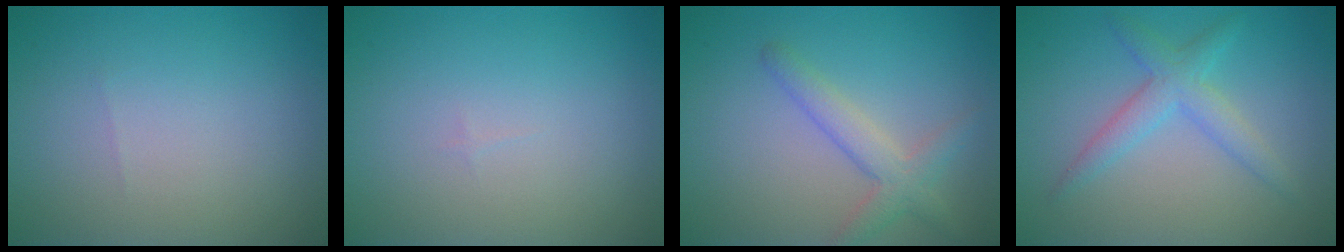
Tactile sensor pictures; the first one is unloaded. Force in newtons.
{"total": 0.0}
{"total": 2.9, "press": 2.9, "slide": 0.2}
{"total": 3.0, "press": 3.0, "slide": 0.1}